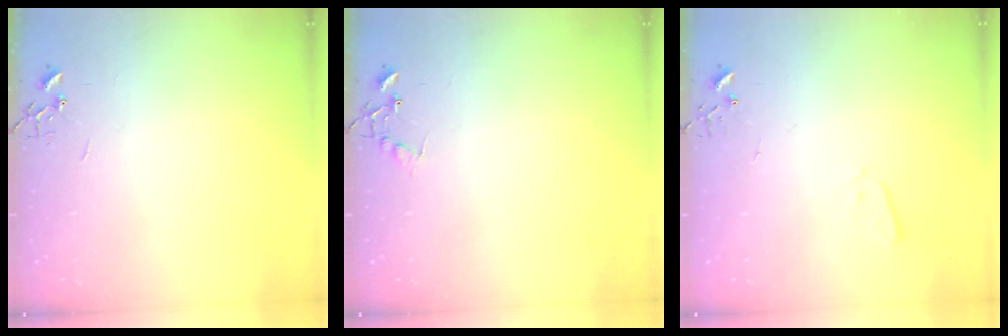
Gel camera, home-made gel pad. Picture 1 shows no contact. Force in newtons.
{"total": 7.5, "press": 7.5, "slide": 0.4}
{"total": 3.2, "press": 3.1, "slide": 0.7}